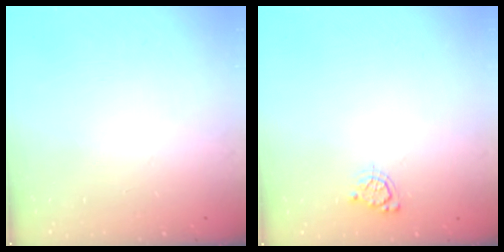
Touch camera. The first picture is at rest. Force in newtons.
{"total": 5.0, "press": 4.9, "slide": 0.6}